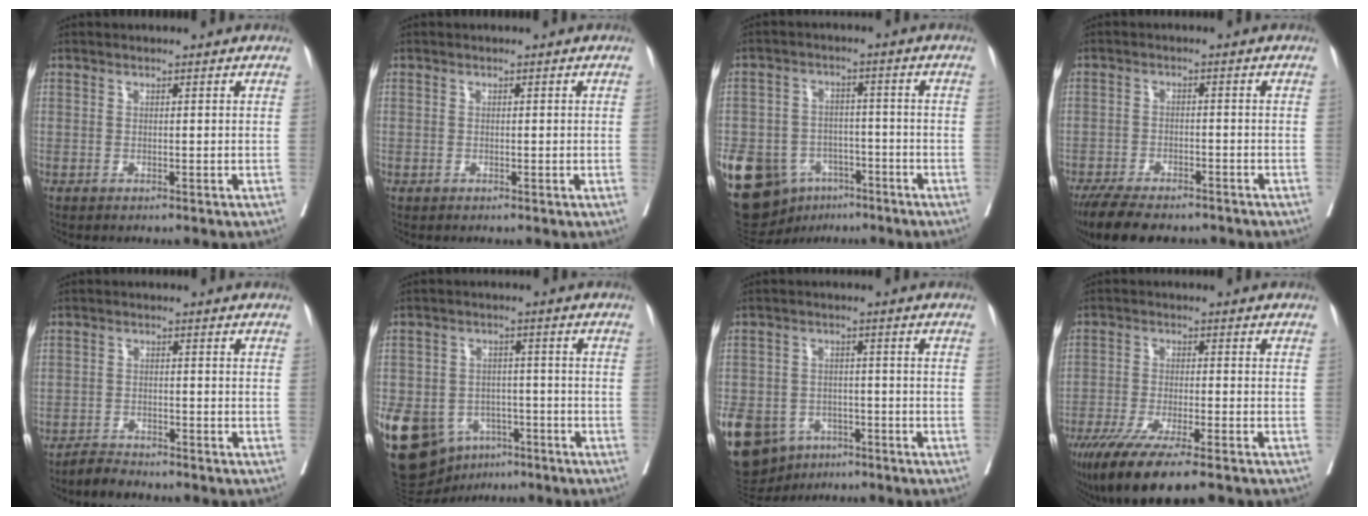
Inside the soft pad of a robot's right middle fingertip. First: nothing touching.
{"total": 0.0}
{"total": 18.6, "force": [-9.3, 13.6, 8.7], "torque": [-0.209, 0.011, -0.138]}
{"total": 10.9, "force": [-9.1, 3.5, 5.0], "torque": [-0.078, -0.010, -0.140]}
{"total": 2.2, "force": [-2.2, 0.2, 0.0], "torque": [-0.001, -0.007, -0.041]}
{"total": 19.8, "force": [-9.1, 14.6, 9.8], "torque": [-0.247, -0.001, -0.133]}
{"total": 20.4, "force": [-9.8, 15.5, 8.9], "torque": [-0.271, -0.011, -0.141]}
{"total": 13.0, "force": [-9.4, 1.5, 8.9], "torque": [-0.152, -0.034, -0.154]}